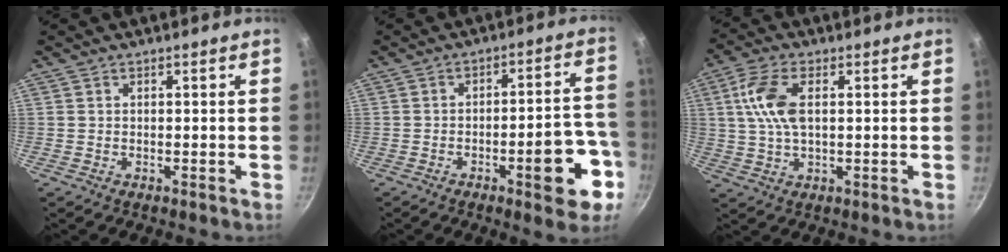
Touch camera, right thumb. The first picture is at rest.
{"total": 12.5, "force": [-5.3, 4.3, 10.5], "torque": [-0.104, 0.044, -0.065]}
{"total": 8.8, "force": [1.7, 4.3, 7.4], "torque": [-0.150, 0.010, 0.029]}